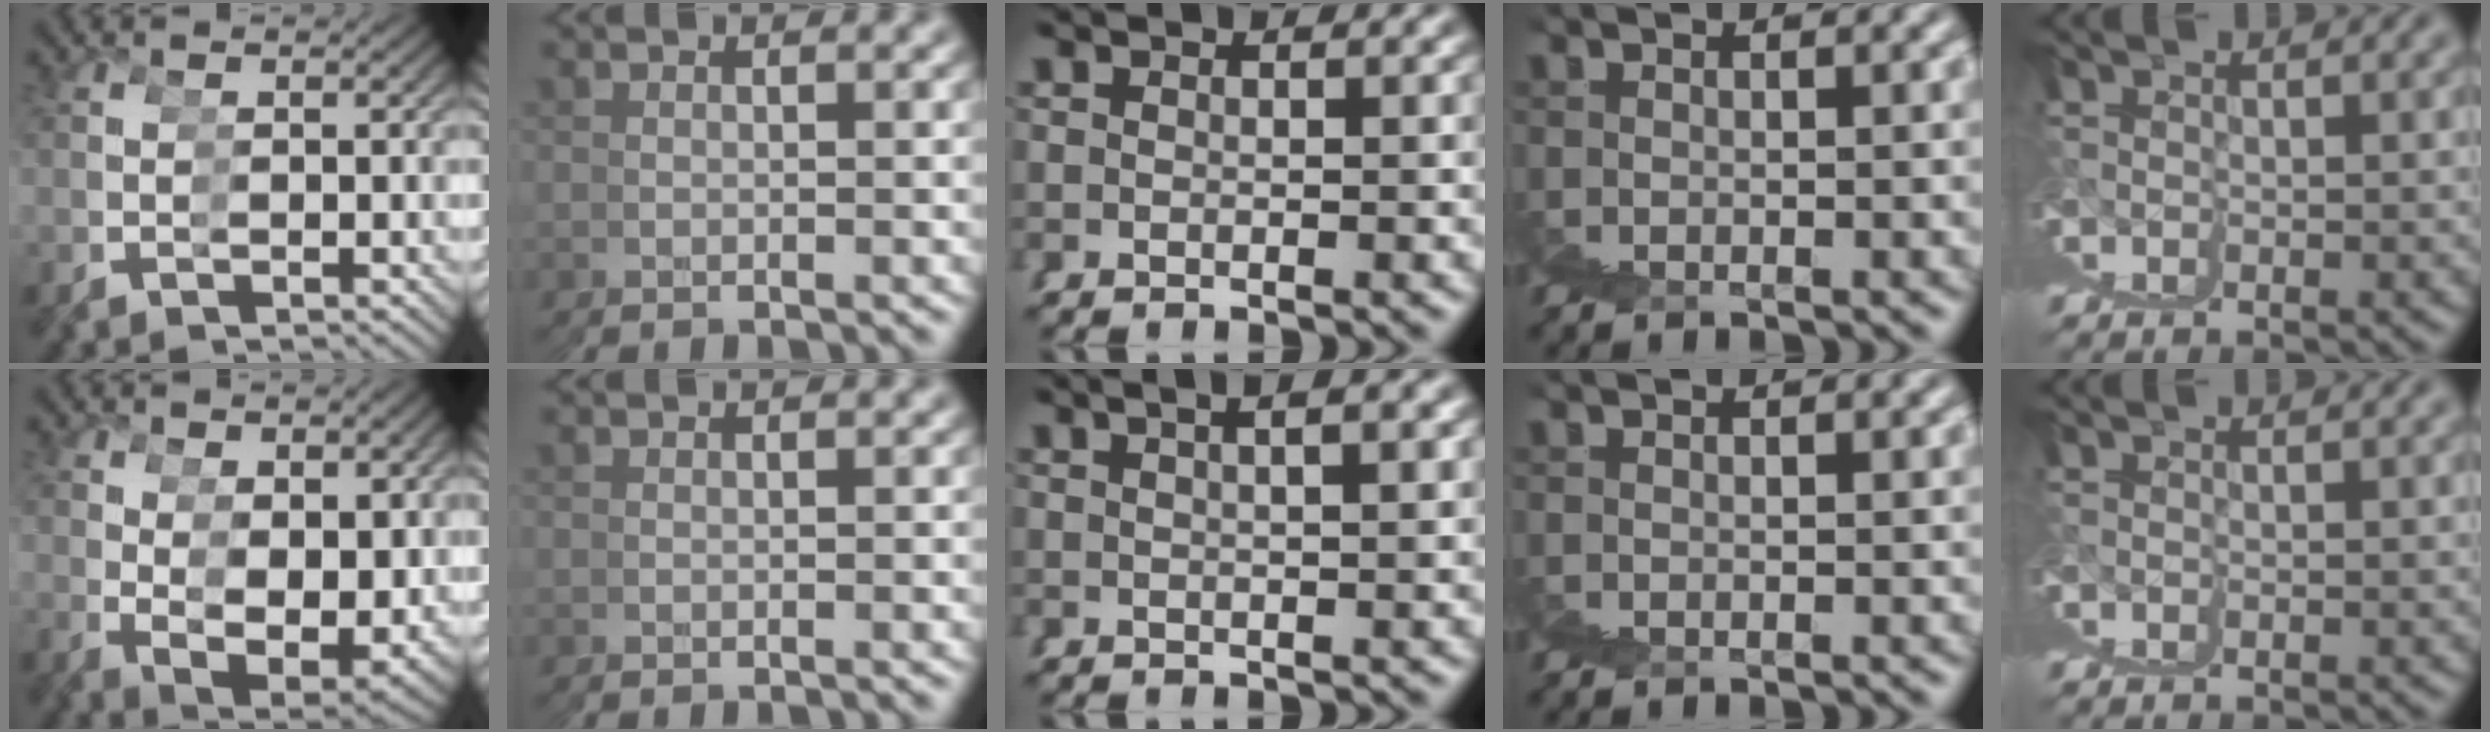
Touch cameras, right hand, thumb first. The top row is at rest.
{"thumb": {"total": 7.8, "force": [-0.3, 4.7, 6.2], "torque": [-0.102, -0.016, 0.011]}, "middle": {"total": 3.2, "force": [1.6, 0.4, 2.8], "torque": [-0.020, 0.023, 0.019]}}